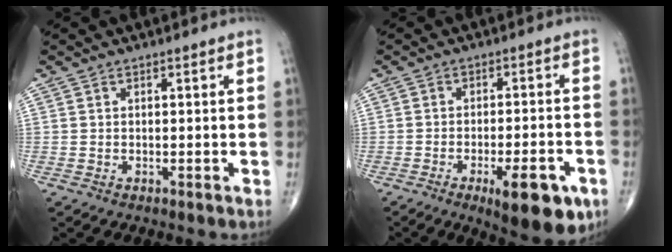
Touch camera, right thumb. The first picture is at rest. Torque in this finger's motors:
{"motor_torque": [1.64, 0.96, 0.14, -0.26, 0.24]}